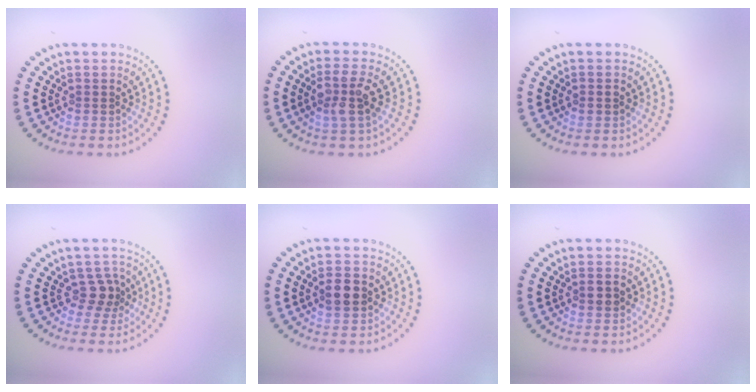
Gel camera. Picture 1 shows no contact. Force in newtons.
{"total": 2.9, "press": 2.6, "slide": 1.2}
{"total": 1.0, "press": 1.0, "slide": 0.1}
{"total": 2.0, "press": 1.6, "slide": 1.3}
{"total": 3.4, "press": 3.4, "slide": 0.2}
{"total": 1.4, "press": 1.4, "slide": 0.1}